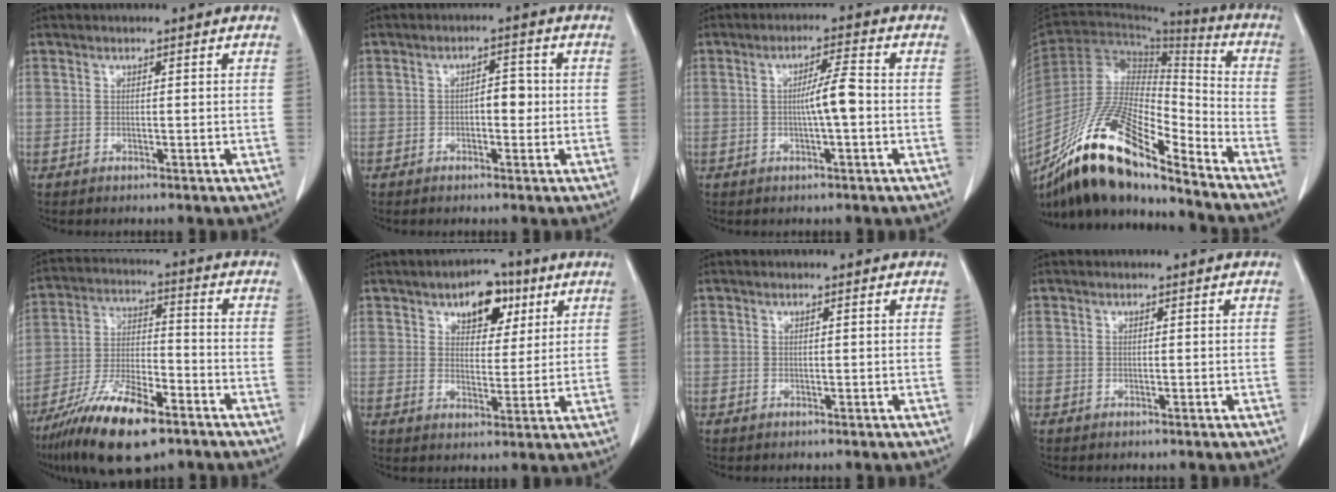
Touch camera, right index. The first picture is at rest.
{"total": 3.0, "force": [-0.2, 1.5, 2.7], "torque": [-0.033, 0.010, -0.002]}
{"total": 4.7, "force": [-0.5, 0.0, 4.7], "torque": [-0.077, 0.008, -0.006]}
{"total": 19.7, "force": [-14.7, 4.3, 12.4], "torque": [-0.240, -0.004, -0.270]}
{"total": 15.1, "force": [-9.6, 4.0, 10.9], "torque": [-0.210, -0.019, -0.173]}
{"total": 7.8, "force": [4.1, 4.3, 5.0], "torque": [-0.065, 0.015, 0.062]}
{"total": 0.0}
{"total": 0.0}